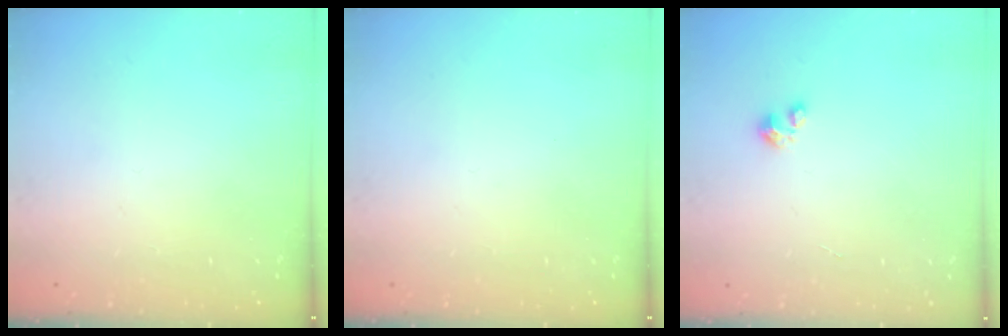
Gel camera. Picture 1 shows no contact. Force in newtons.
{"total": 0.0}
{"total": 1.5, "press": 1.5, "slide": 0.1}